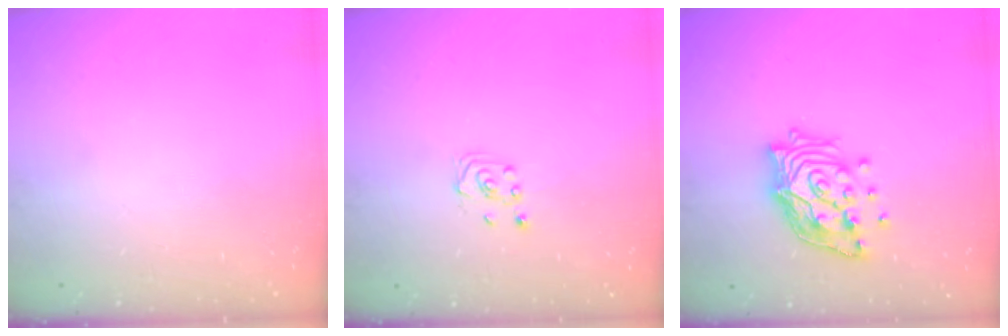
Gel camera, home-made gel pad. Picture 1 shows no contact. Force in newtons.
{"total": 1.9, "press": 1.8, "slide": 0.6}
{"total": 15.5, "press": 15.4, "slide": 0.9}